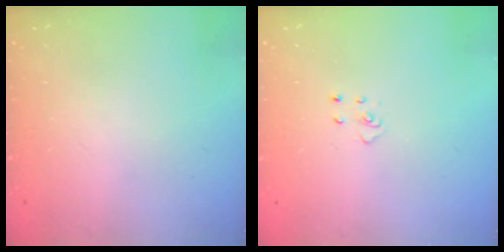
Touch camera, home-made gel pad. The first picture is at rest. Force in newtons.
{"total": 3.2, "press": 3.2, "slide": 0.3}